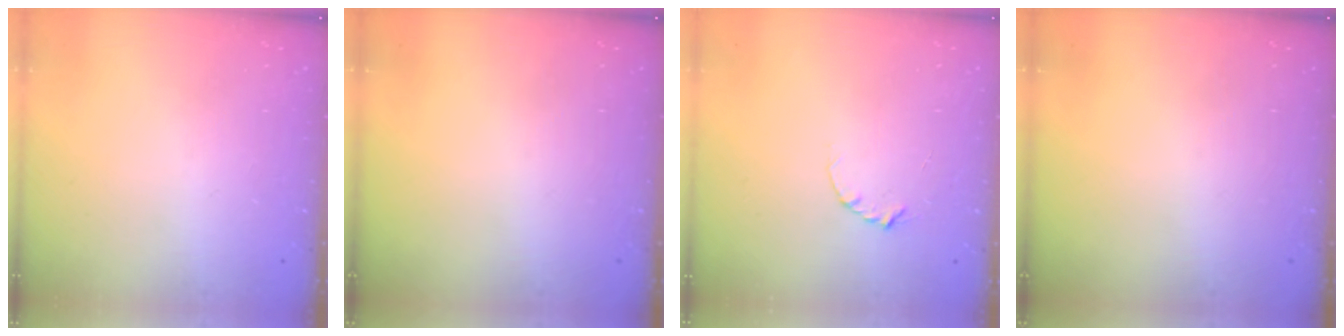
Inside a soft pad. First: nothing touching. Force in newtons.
{"total": 0.0}
{"total": 2.9, "press": 2.9, "slide": 0.3}
{"total": 0.0}